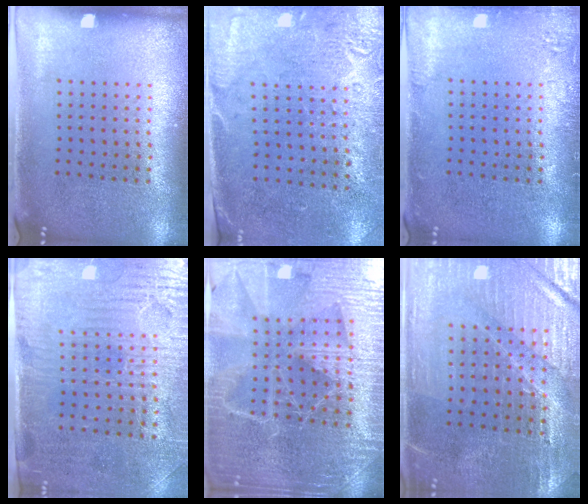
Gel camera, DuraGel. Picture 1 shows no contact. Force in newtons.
{"total": 2.7, "press": 2.3, "slide": 1.4}
{"total": 1.5, "press": 1.4, "slide": 0.3}
{"total": 3.6, "press": 3.2, "slide": 1.5}
{"total": 5.1, "press": 4.7, "slide": 2.1}
{"total": 3.1, "press": 3.0, "slide": 0.5}